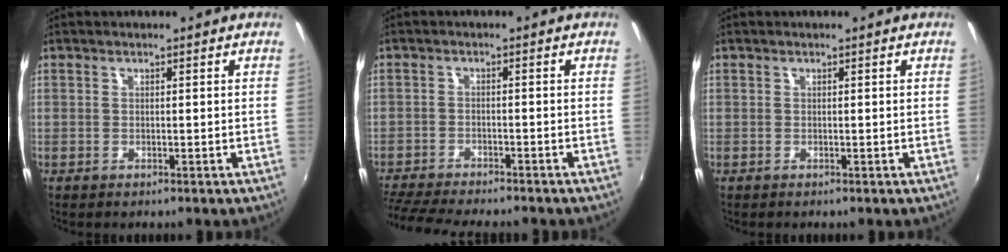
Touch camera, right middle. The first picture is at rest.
{"total": 11.5, "force": [-10.4, 1.6, 4.7], "torque": [-0.120, -0.023, -0.172]}
{"total": 0.0}